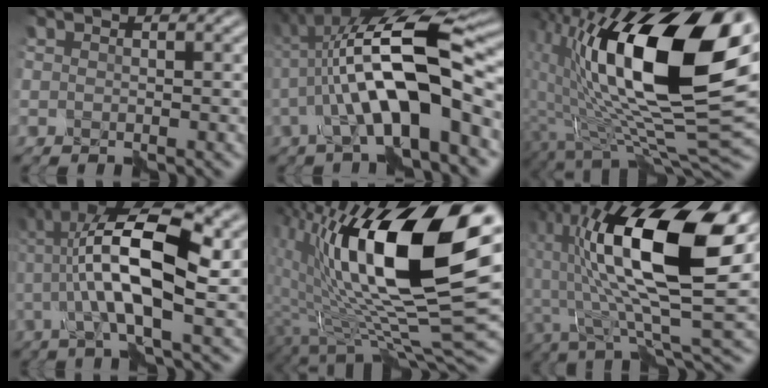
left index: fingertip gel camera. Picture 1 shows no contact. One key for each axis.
{"total": 11.4, "fx": -0.9, "fy": 3.7, "fz": 10.8, "tx": -0.182, "ty": 0.019, "tz": -0.020}
{"total": 17.4, "fx": 5.2, "fy": 6.9, "fz": 15.1, "tx": -0.258, "ty": 0.001, "tz": 0.081}
{"total": 10.2, "fx": 1.4, "fy": 2.7, "fz": 9.7, "tx": -0.176, "ty": 0.014, "tz": 0.019}
{"total": 15.4, "fx": 4.9, "fy": 5.3, "fz": 13.6, "tx": -0.229, "ty": -0.007, "tz": 0.079}
{"total": 15.8, "fx": 3.5, "fy": 5.7, "fz": 14.3, "tx": -0.266, "ty": -0.001, "tz": 0.054}